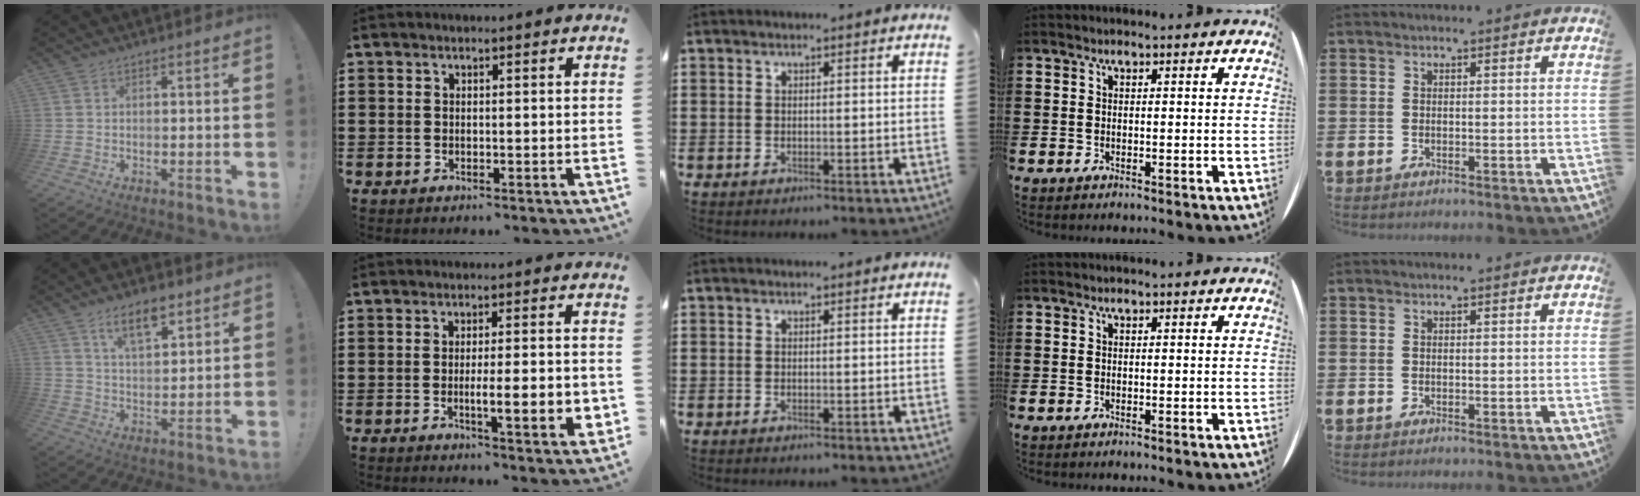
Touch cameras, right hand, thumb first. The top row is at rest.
{"thumb": {"total": 9.7, "force": [6.3, 4.2, 6.1], "torque": [-0.085, -0.029, 0.110]}, "index": {"total": 7.1, "force": [-1.3, 1.2, 6.8], "torque": [-0.096, -0.010, -0.024]}}